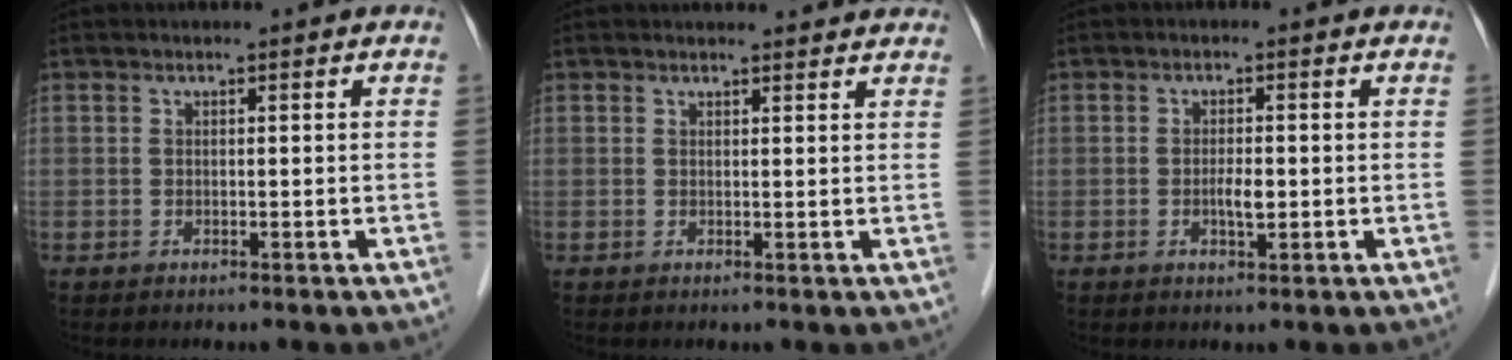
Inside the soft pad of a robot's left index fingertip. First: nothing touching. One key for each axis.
{"total": 6.4, "fx": 6.1, "fy": 1.1, "fz": 1.3, "tx": -0.007, "ty": 0.010, "tz": 0.054}
{"total": 2.3, "fx": -0.5, "fy": 0.7, "fz": 2.2, "tx": -0.041, "ty": -0.001, "tz": -0.008}